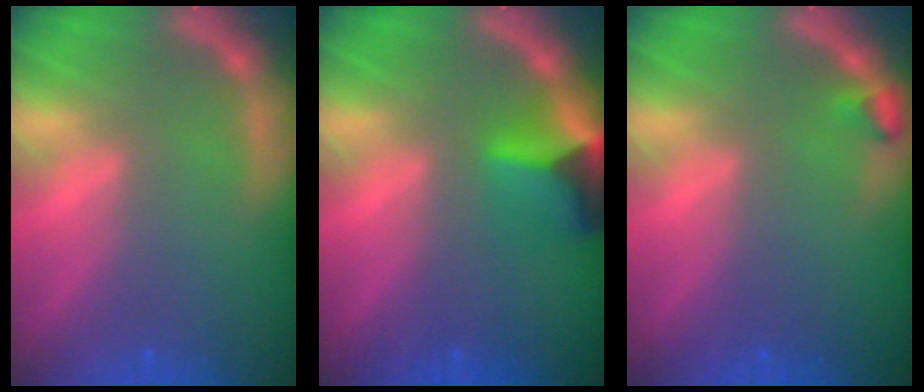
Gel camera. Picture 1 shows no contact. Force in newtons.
{"total": 4.9}
{"total": 0.9}